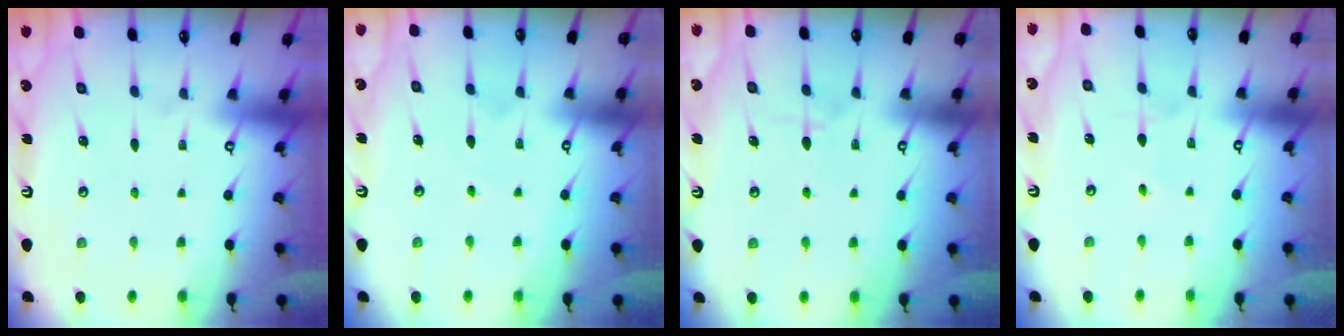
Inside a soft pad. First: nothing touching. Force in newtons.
{"total": 4.2, "press": 4.1, "slide": 0.6}
{"total": 5.7, "press": 5.7, "slide": 0.8}
{"total": 2.7, "press": 2.6, "slide": 0.3}